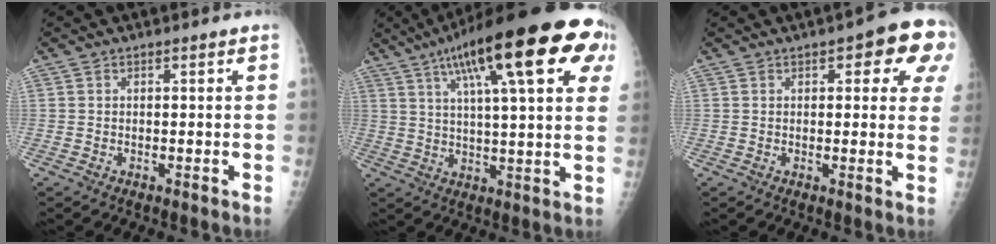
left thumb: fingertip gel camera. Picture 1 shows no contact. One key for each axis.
{"total": 25.8, "fx": 11.8, "fy": 6.2, "fz": 22.0, "tx": -0.323, "ty": 0.010, "tz": 0.170}
{"total": 10.6, "fx": 4.3, "fy": 4.1, "fz": 8.8, "tx": -0.058, "ty": -0.005, "tz": 0.039}